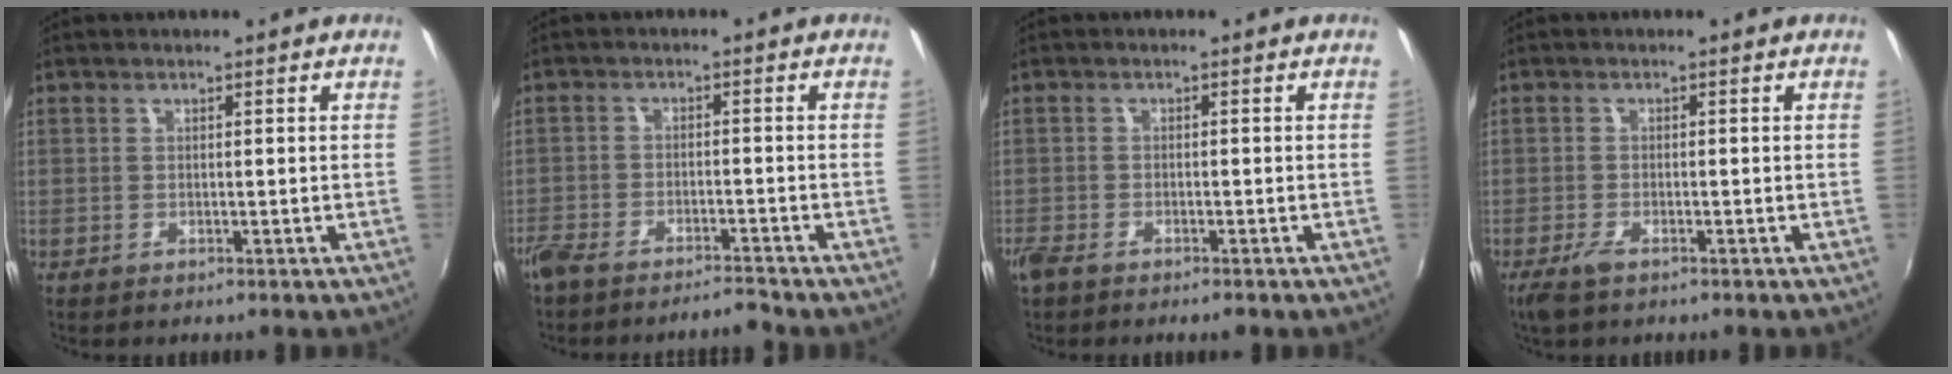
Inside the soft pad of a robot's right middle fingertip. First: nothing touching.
{"total": 6.5, "force": [-6.1, 1.0, 2.1], "torque": [-0.064, -0.009, -0.106]}
{"total": 3.9, "force": [-3.0, 1.4, 2.0], "torque": [-0.055, -0.012, -0.060]}
{"total": 2.8, "force": [-2.0, 0.8, 1.8], "torque": [-0.047, -0.006, -0.039]}